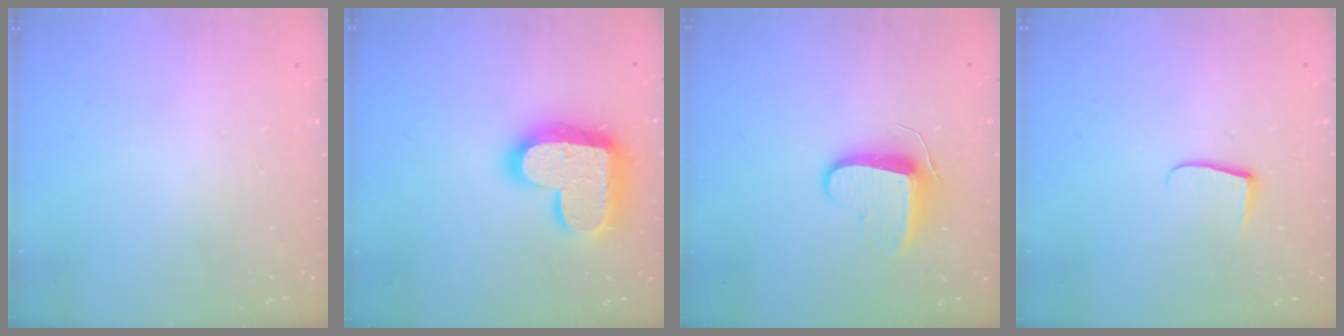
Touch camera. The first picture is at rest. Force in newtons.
{"total": 19.9, "press": 19.9, "slide": 1.3}
{"total": 9.5, "press": 9.5, "slide": 0.3}
{"total": 6.0, "press": 5.9, "slide": 0.7}